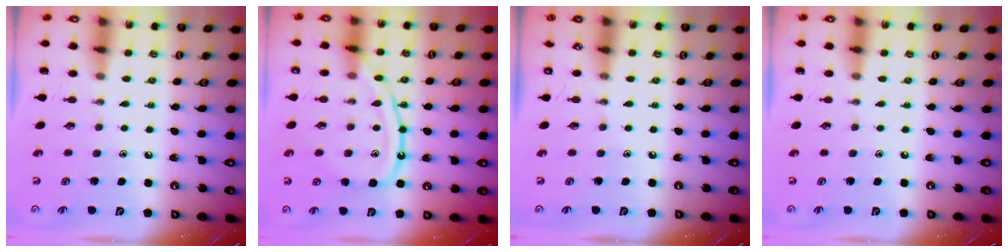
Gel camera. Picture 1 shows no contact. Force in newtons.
{"total": 14.3, "press": 14.2, "slide": 1.4}
{"total": 0.0}
{"total": 0.0}